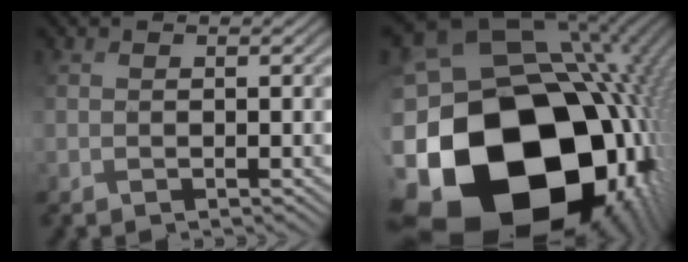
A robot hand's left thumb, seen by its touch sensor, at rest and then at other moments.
{"total": 24.7, "force": [-9.6, 19.1, 12.3], "torque": [-0.232, -0.067, -0.154]}